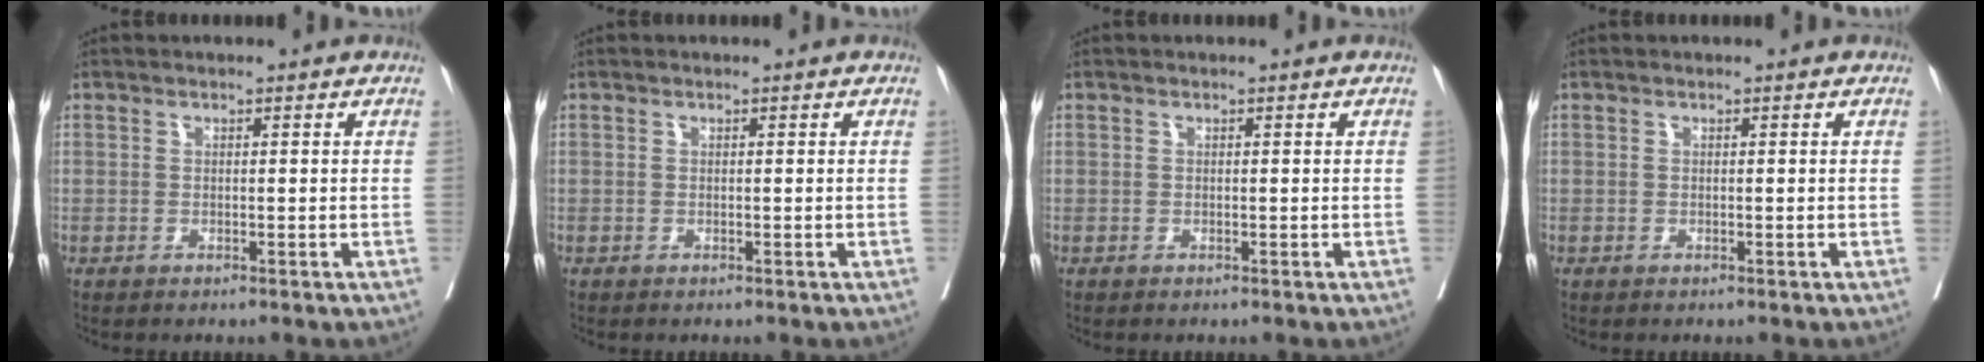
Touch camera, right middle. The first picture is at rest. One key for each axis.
{"total": 0.0}
{"total": 0.0}
{"total": 0.0}